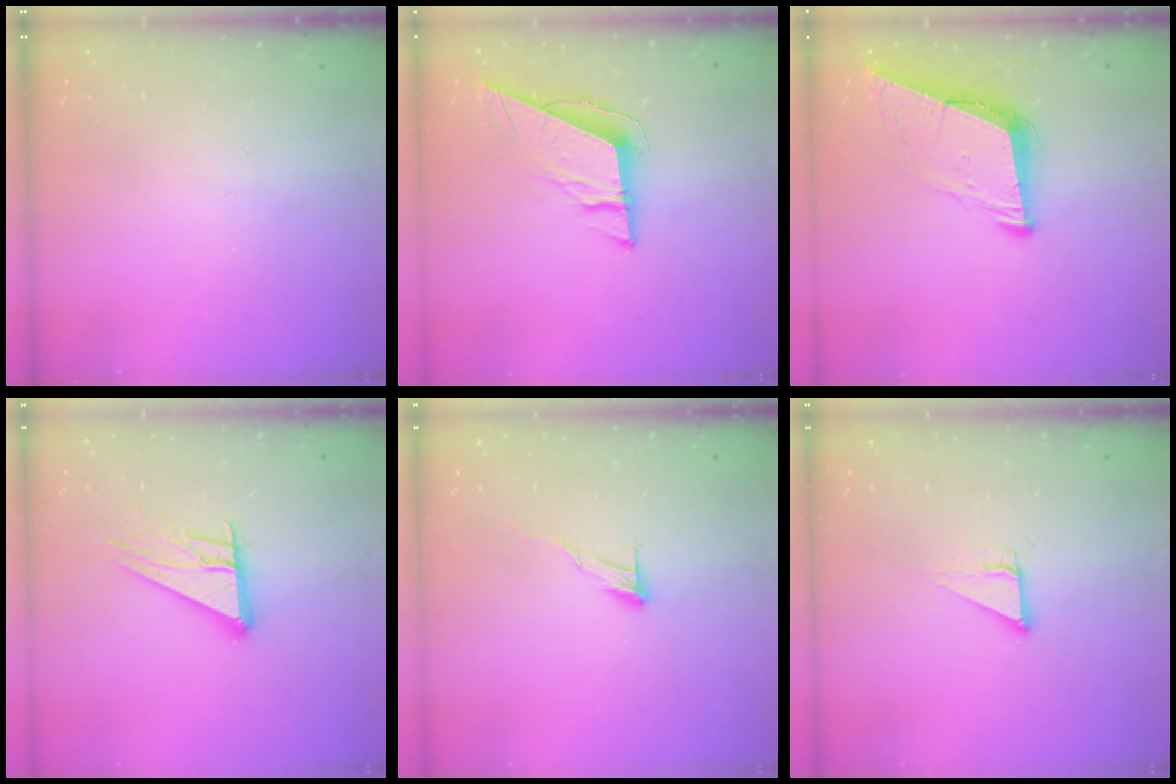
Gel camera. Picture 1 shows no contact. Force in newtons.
{"total": 9.3, "press": 9.2, "slide": 1.3}
{"total": 9.1, "press": 8.2, "slide": 3.8}
{"total": 12.9, "press": 12.9, "slide": 1.2}
{"total": 6.9, "press": 6.8, "slide": 0.4}
{"total": 3.7, "press": 3.7, "slide": 0.2}